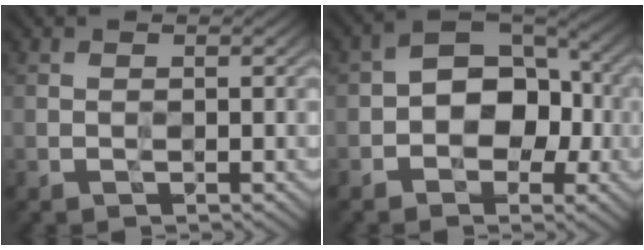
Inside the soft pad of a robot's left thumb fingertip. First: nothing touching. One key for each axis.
{"total": 7.9, "fx": -1.3, "fy": 5.4, "fz": 5.6, "tx": -0.073, "ty": 0.009, "tz": -0.033}